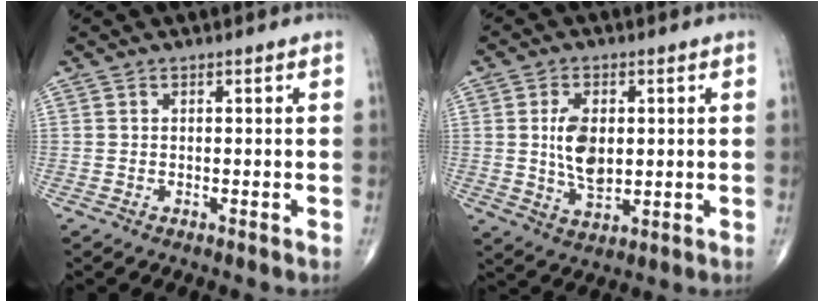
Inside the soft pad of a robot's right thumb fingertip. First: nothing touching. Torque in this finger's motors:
{"motor_torque": [1.09, 2.94, 0.85, 0.28, 0.09]}